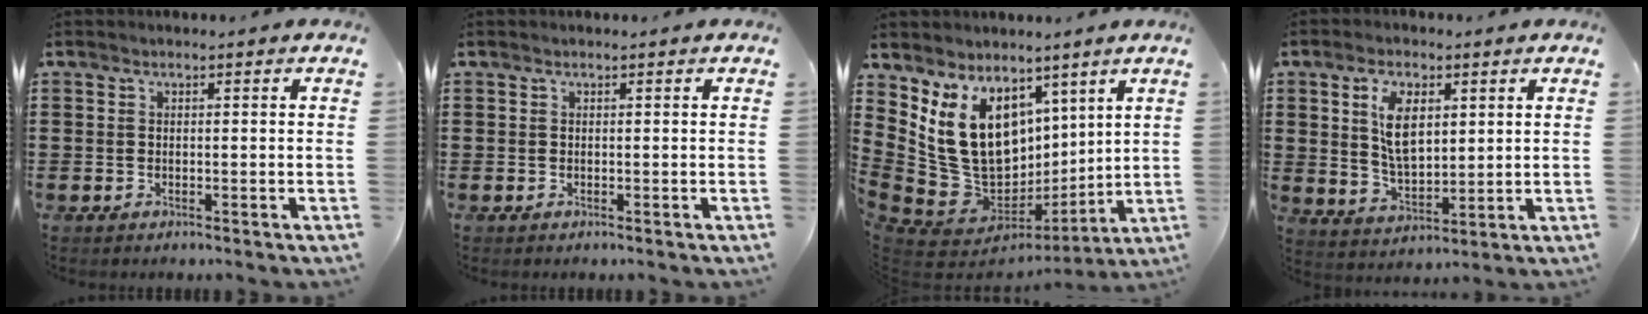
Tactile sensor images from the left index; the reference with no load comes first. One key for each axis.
{"total": 0.0}
{"total": 15.8, "fx": 4.2, "fy": 12.1, "fz": 9.2, "tx": -0.224, "ty": -0.041, "tz": 0.088}
{"total": 7.7, "fx": 2.7, "fy": 4.0, "fz": 6.0, "tx": -0.113, "ty": 0.006, "tz": 0.044}